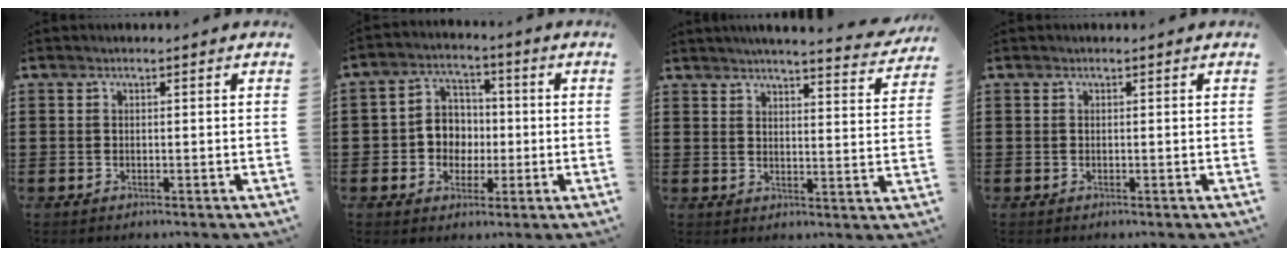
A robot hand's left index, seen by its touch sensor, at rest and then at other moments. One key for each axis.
{"total": 6.1, "fx": -0.6, "fy": 5.7, "fz": 2.0, "tx": -0.056, "ty": 0.021, "tz": -0.011}
{"total": 4.5, "fx": 4.3, "fy": -0.3, "fz": 1.2, "tx": -0.033, "ty": -0.026, "tz": 0.073}
{"total": 0.0}